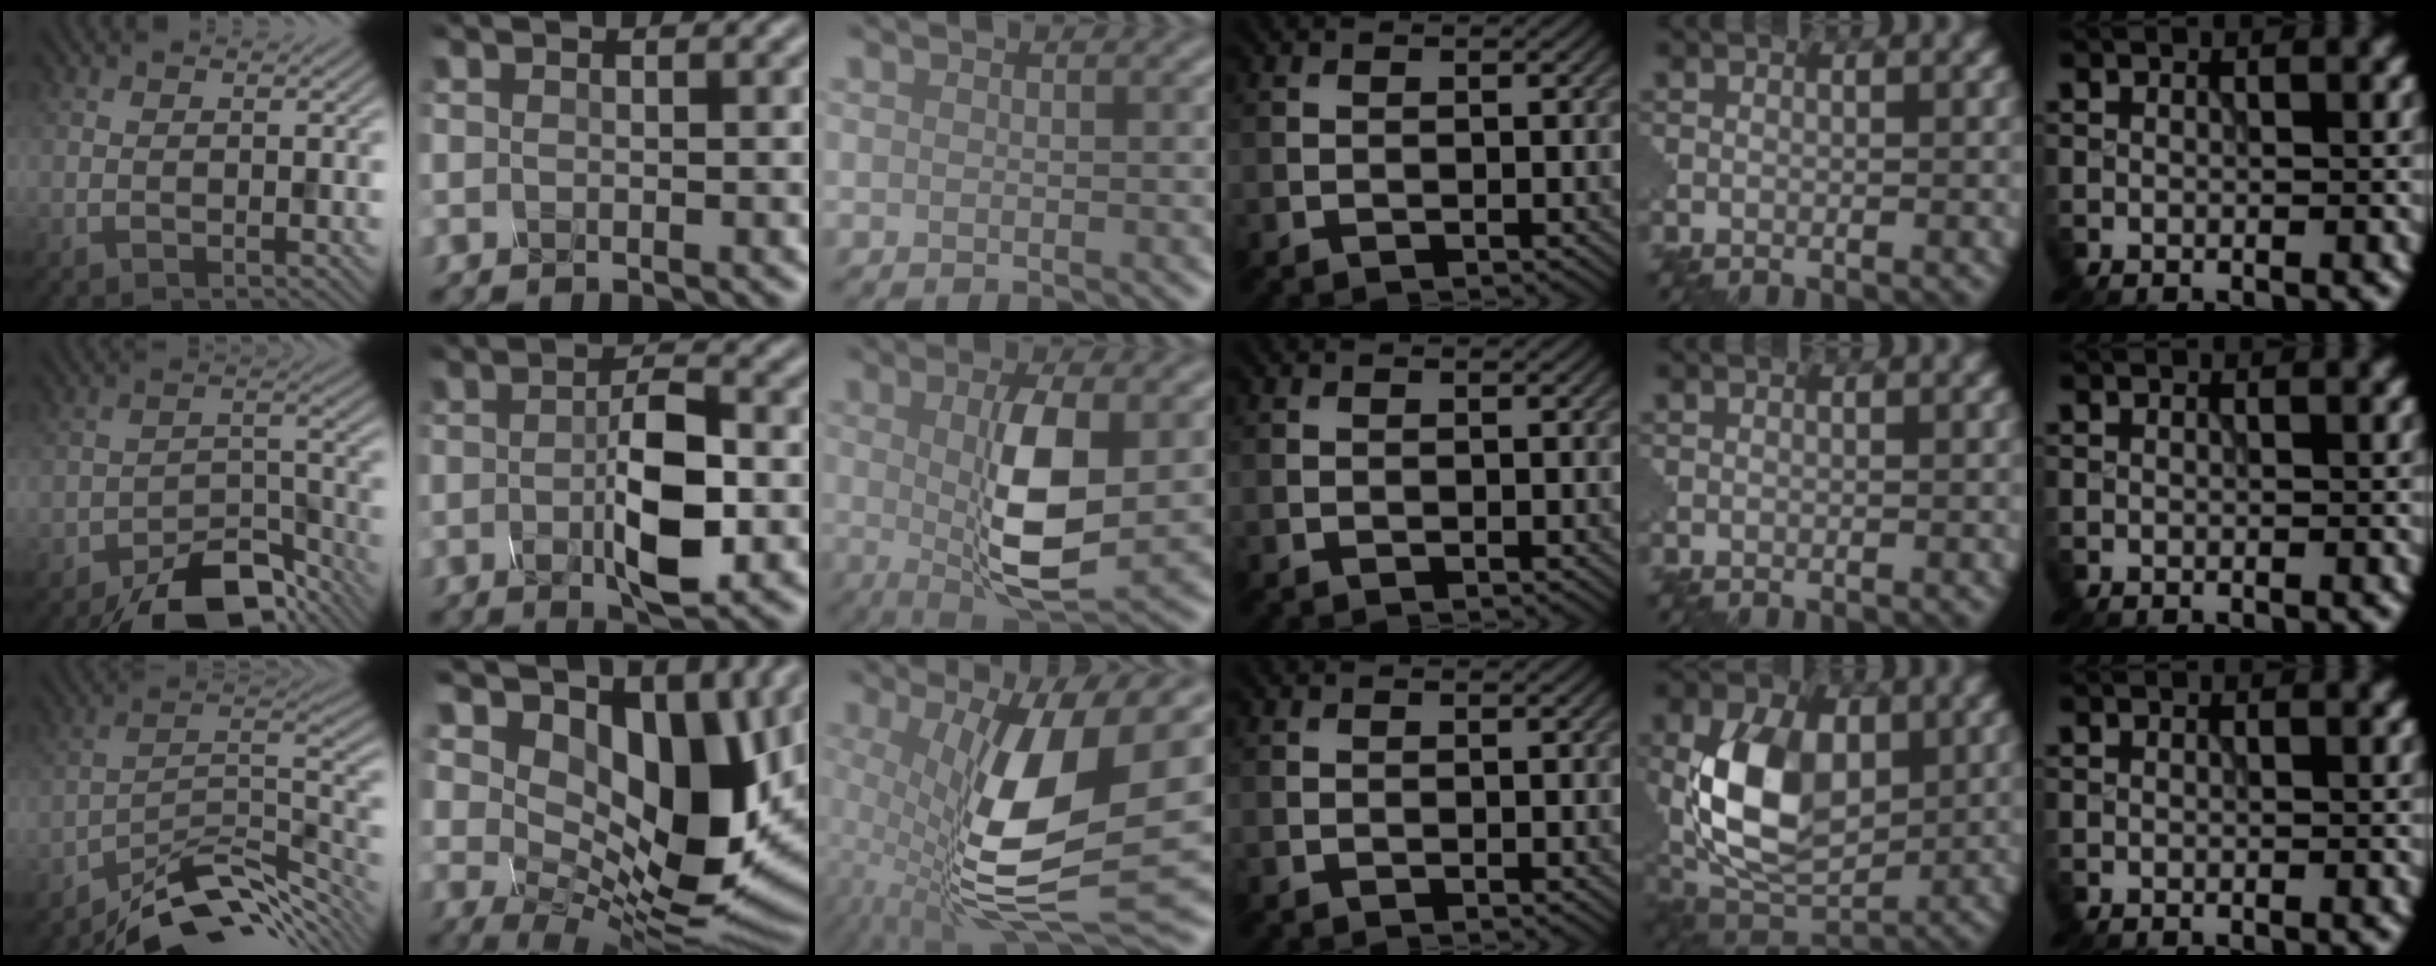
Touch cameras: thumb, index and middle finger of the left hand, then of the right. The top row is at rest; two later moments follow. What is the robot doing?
{"motion": "press", "object": "mechanical pencil"}